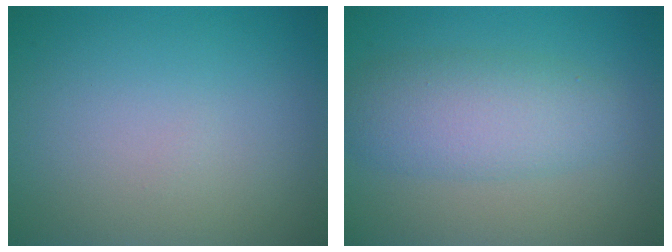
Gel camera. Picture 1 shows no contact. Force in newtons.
{"total": 4.8, "press": 4.8, "slide": 0.2}